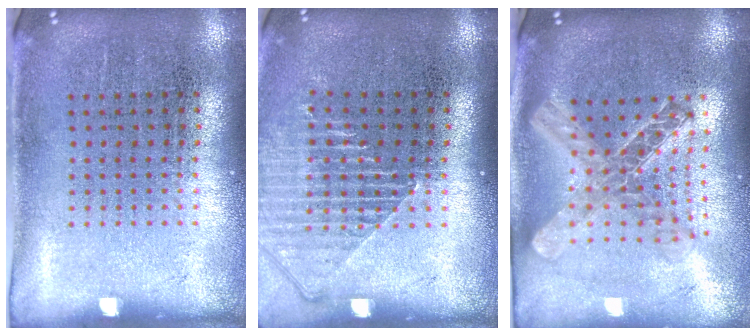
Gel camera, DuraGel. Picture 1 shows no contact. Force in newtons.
{"total": 1.3, "press": 1.3, "slide": 0.4}
{"total": 2.2, "press": 1.8, "slide": 1.2}